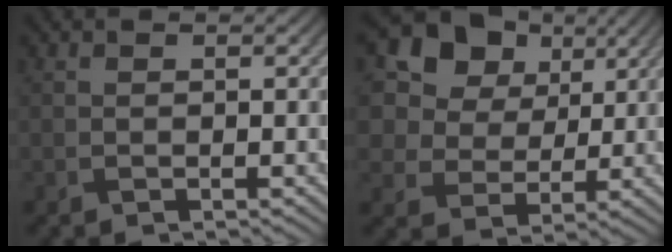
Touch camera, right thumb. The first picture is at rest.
{"total": 13.4, "force": [6.0, 10.2, 6.3], "torque": [-0.167, 0.029, 0.127]}